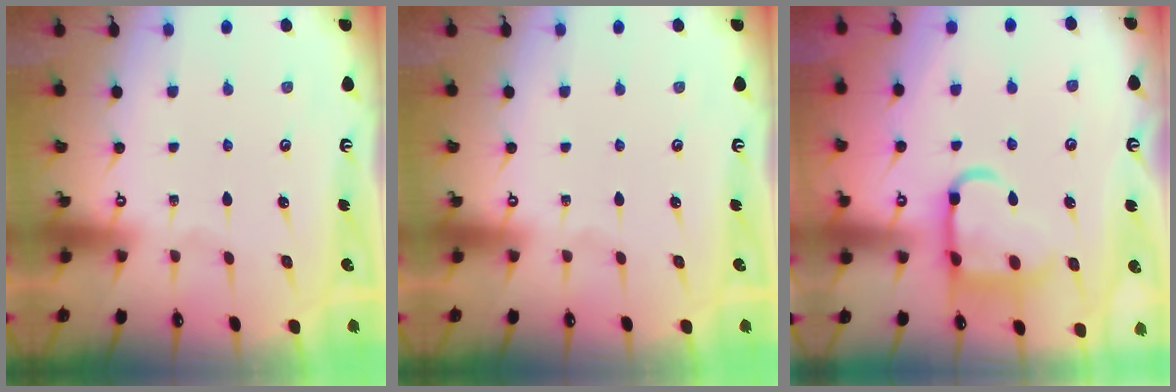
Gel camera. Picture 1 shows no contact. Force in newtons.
{"total": 0.0}
{"total": 12.4, "press": 12.4, "slide": 1.1}